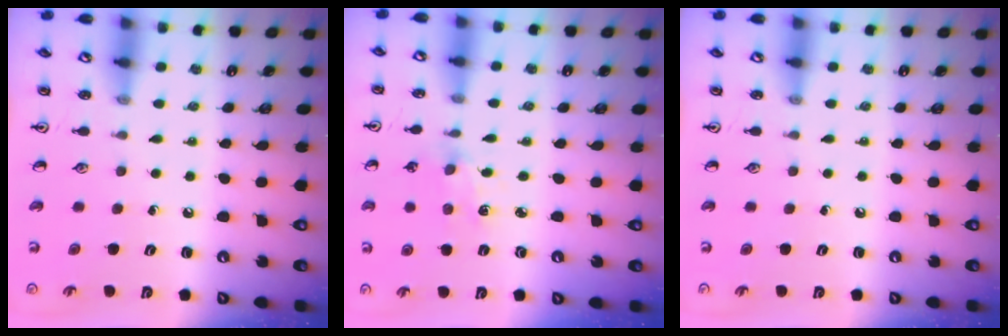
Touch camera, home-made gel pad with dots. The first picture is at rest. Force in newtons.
{"total": 1.9, "press": 1.9, "slide": 0.3}
{"total": 0.0}